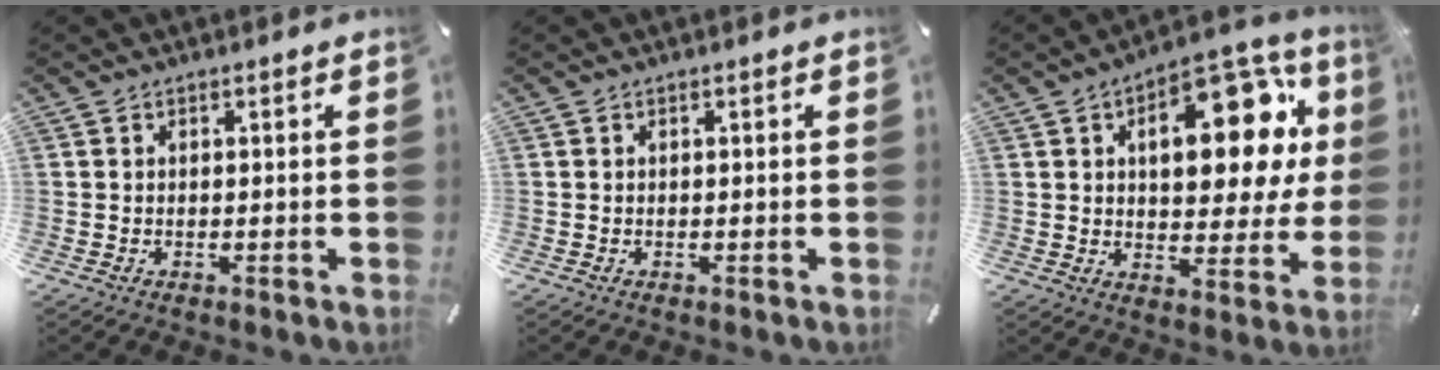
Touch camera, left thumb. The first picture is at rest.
{"total": 0.0}
{"total": 21.1, "force": [7.1, 11.3, 16.3], "torque": [-0.206, -0.042, 0.111]}